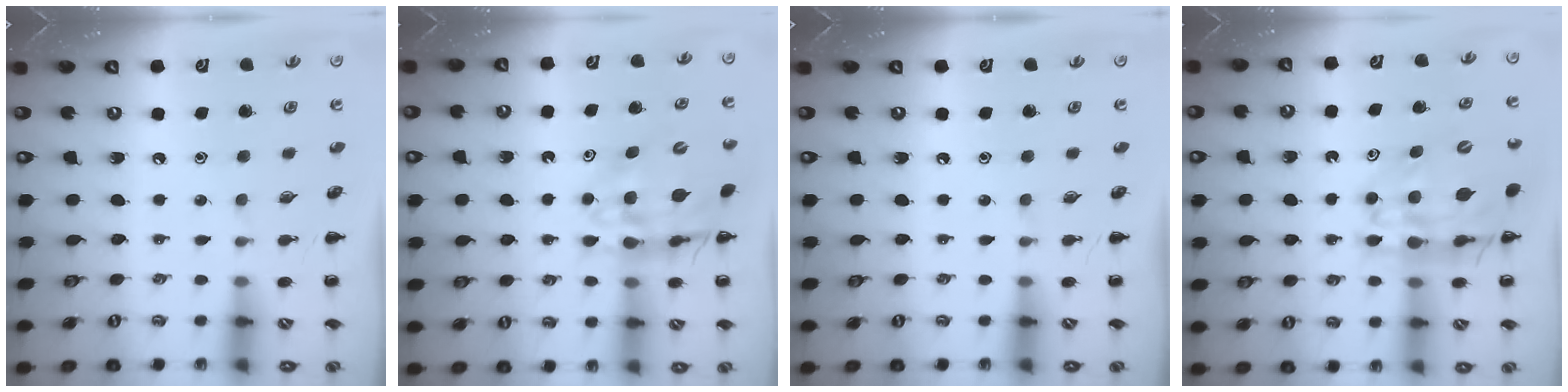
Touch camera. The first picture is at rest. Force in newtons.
{"total": 14.0, "press": 13.5, "slide": 3.7}
{"total": 0.0}
{"total": 16.5, "press": 15.9, "slide": 4.4}